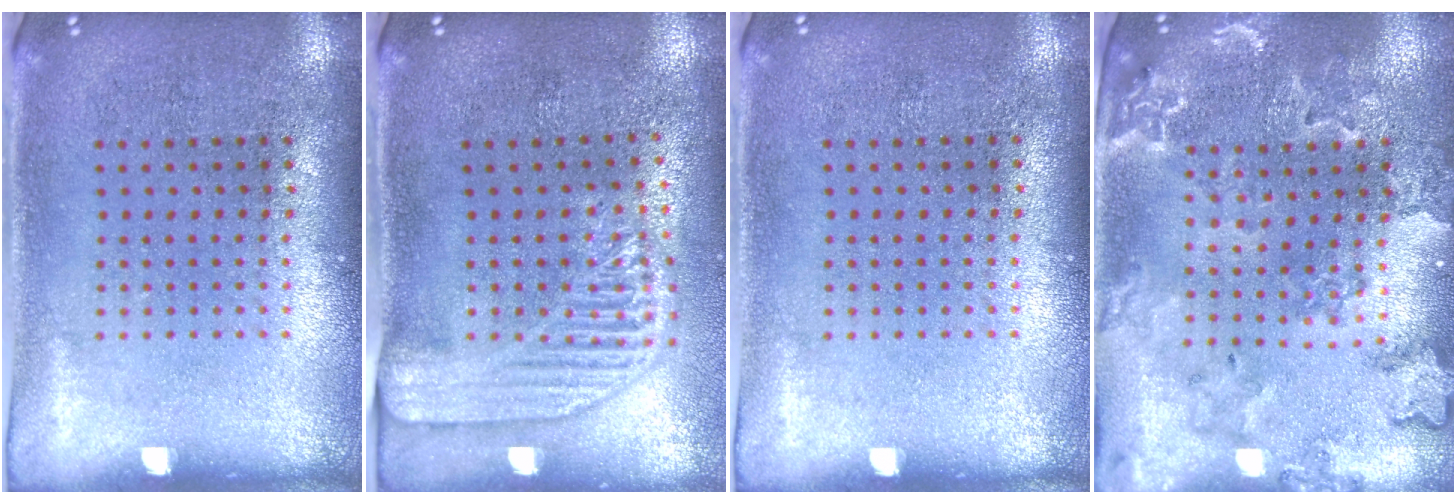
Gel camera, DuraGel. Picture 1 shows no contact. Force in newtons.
{"total": 2.2, "press": 1.9, "slide": 1.2}
{"total": 0.0}
{"total": 1.6, "press": 1.6, "slide": 0.2}